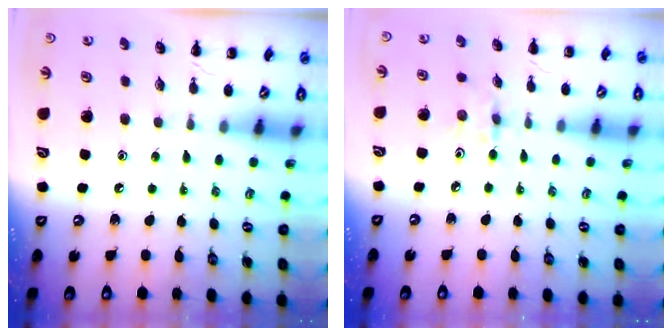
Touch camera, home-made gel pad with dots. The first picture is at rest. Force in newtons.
{"total": 2.2, "press": 2.2, "slide": 0.5}